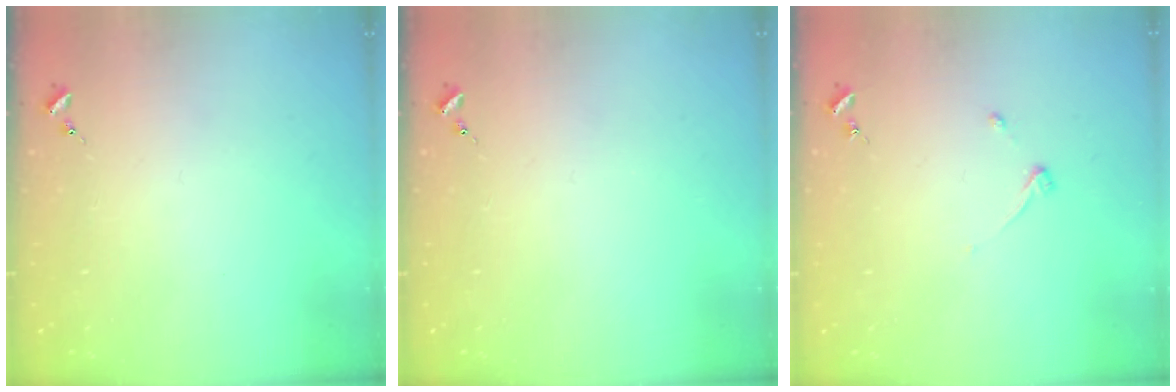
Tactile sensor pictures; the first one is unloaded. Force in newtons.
{"total": 0.0}
{"total": 3.3, "press": 3.2, "slide": 0.6}